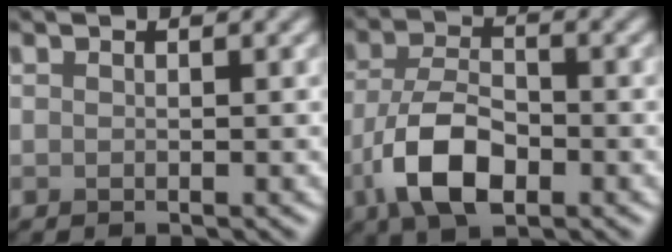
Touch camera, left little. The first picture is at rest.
{"total": 6.6, "force": [-2.7, 3.4, 5.1], "torque": [-0.100, -0.003, -0.060]}